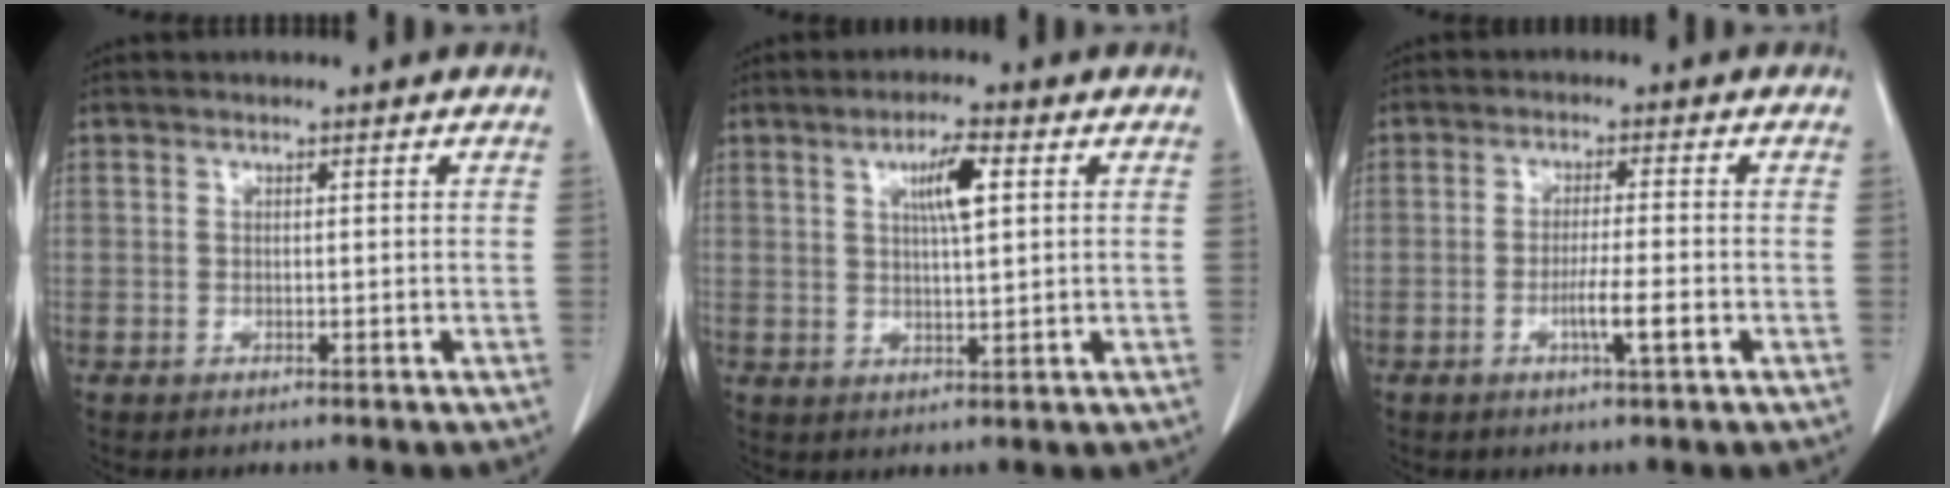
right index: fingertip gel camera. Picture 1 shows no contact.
{"total": 5.4, "force": [1.9, 0.7, 5.0], "torque": [-0.089, 0.002, 0.034]}
{"total": 4.6, "force": [-1.6, -0.2, 4.3], "torque": [-0.074, -0.006, -0.028]}